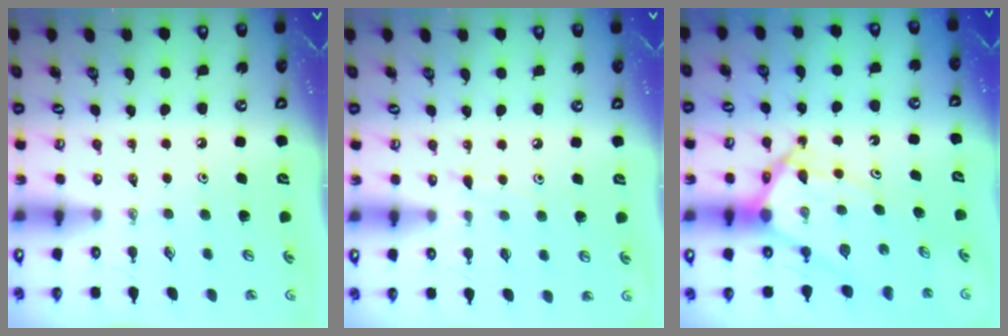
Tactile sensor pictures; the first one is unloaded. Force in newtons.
{"total": 5.0, "press": 5.0, "slide": 0.5}
{"total": 9.5, "press": 9.4, "slide": 0.7}